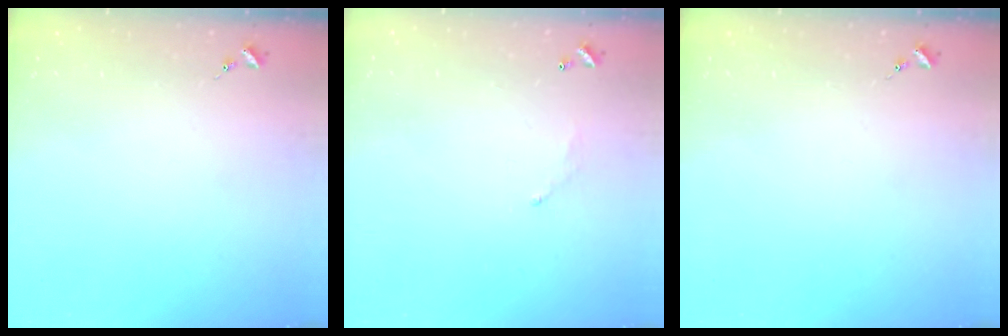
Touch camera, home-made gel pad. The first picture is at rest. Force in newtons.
{"total": 5.2, "press": 5.2, "slide": 0.3}
{"total": 0.0}